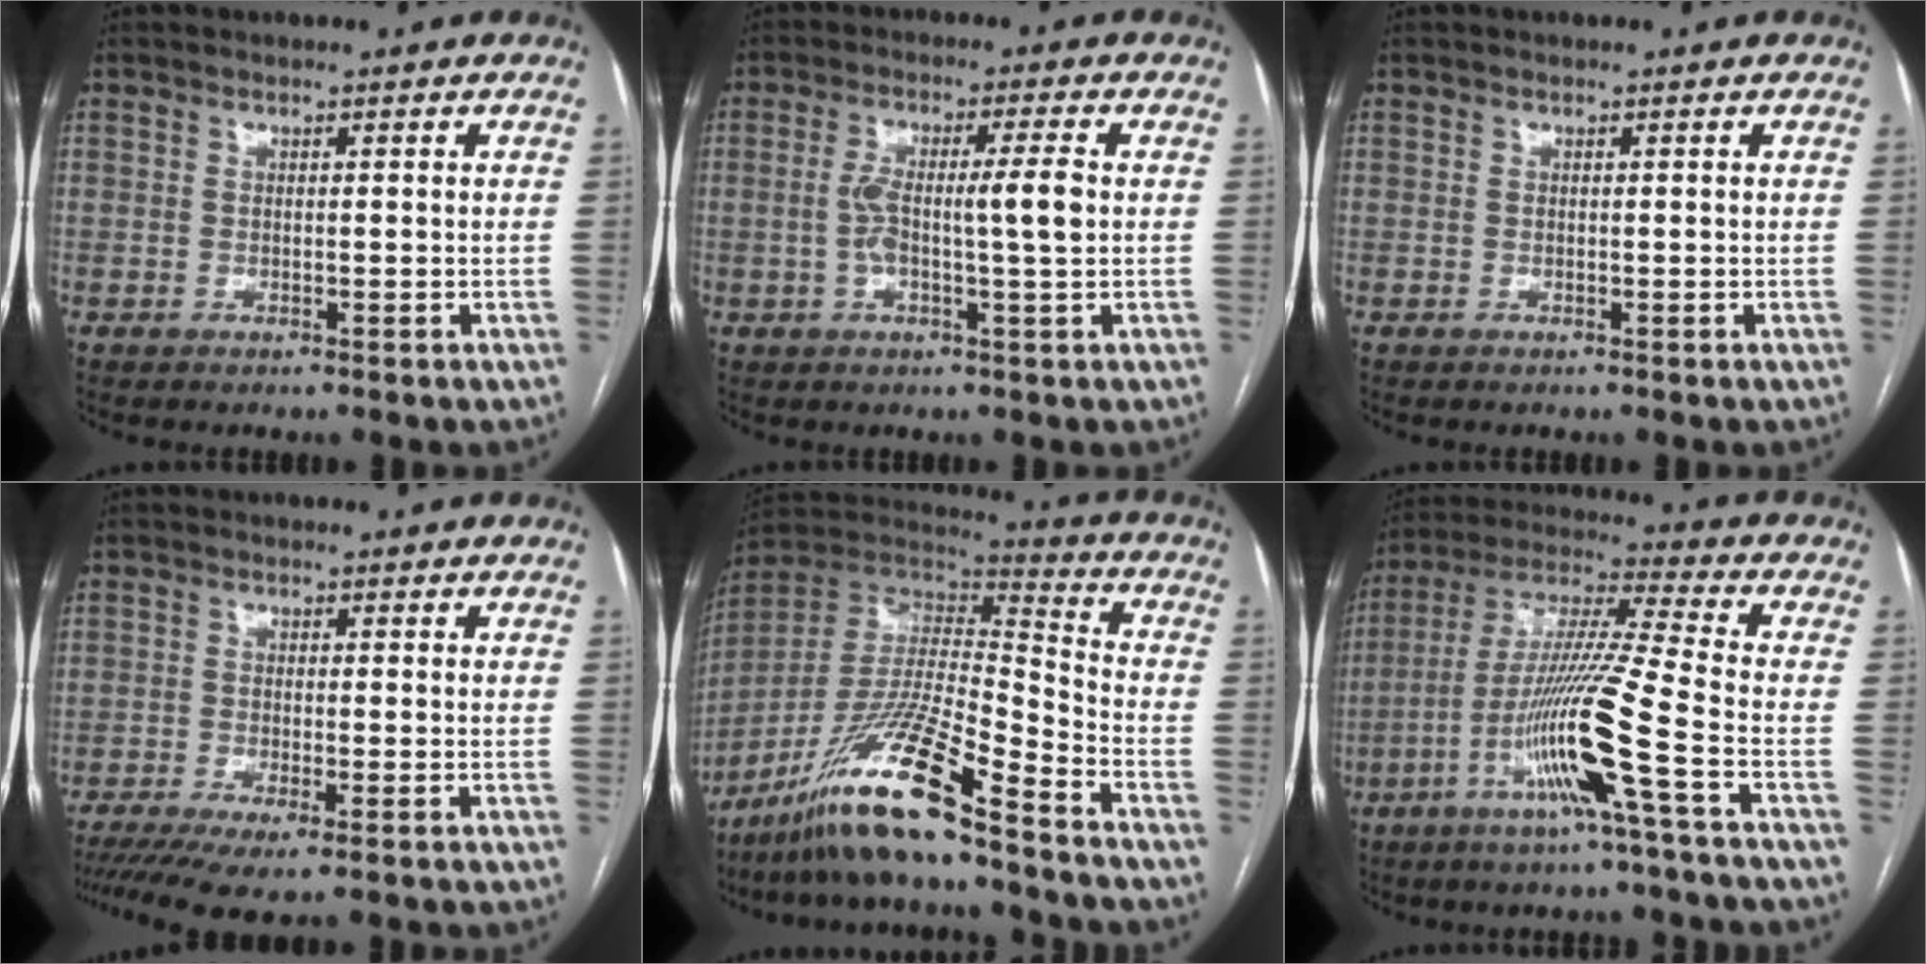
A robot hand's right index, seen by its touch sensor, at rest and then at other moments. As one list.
[{"total": 7.0, "force": [0.0, 0.3, 7.0], "torque": [-0.131, 0.012, -0.001]}, {"total": 0.0}, {"total": 7.1, "force": [-5.0, 0.7, 5.0], "torque": [-0.081, -0.013, -0.083]}, {"total": 18.0, "force": [-13.0, 0.7, 12.5], "torque": [-0.254, -0.016, -0.242]}, {"total": 14.6, "force": [-5.9, -2.0, 13.2], "torque": [-0.260, -0.009, -0.117]}]